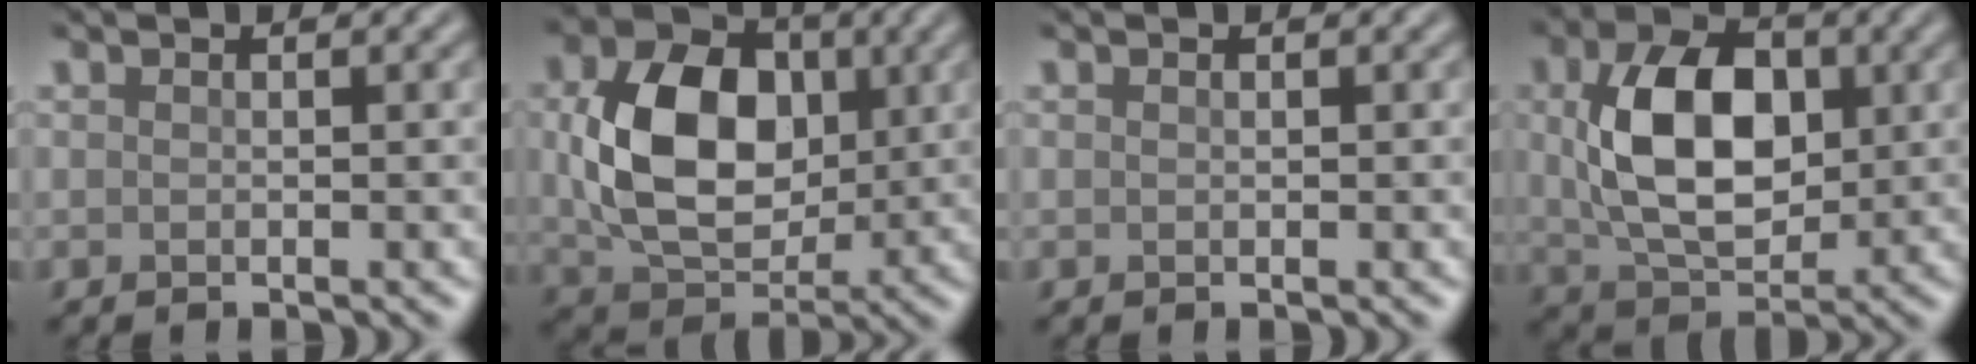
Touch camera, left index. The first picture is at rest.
{"total": 9.9, "force": [0.9, 7.0, 7.0], "torque": [-0.141, 0.001, 0.021]}
{"total": 0.0}
{"total": 9.3, "force": [1.1, 5.9, 7.1], "torque": [-0.137, 0.004, 0.021]}